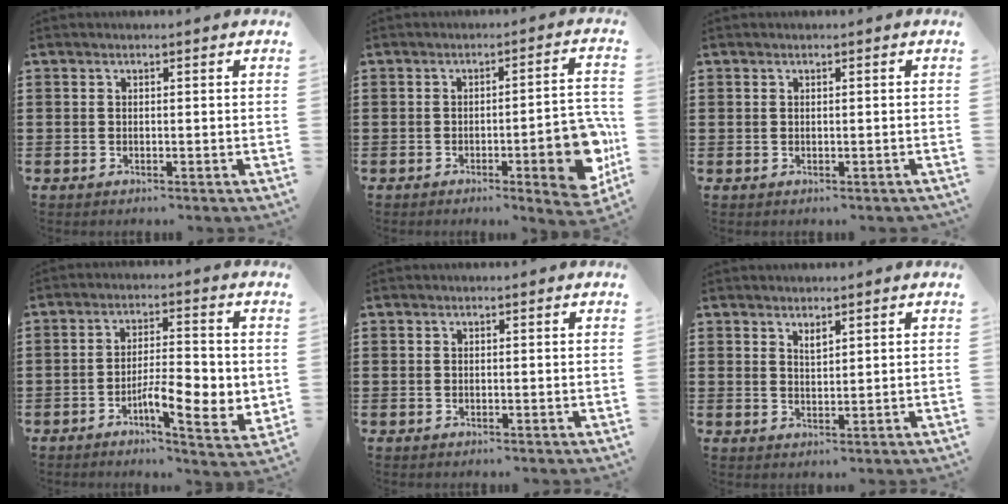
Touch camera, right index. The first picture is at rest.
{"total": 8.5, "force": [-2.9, 2.0, 7.7], "torque": [-0.095, -0.009, -0.045]}
{"total": 0.6, "force": [0.1, 0.6, 0.0], "torque": [-0.002, 0.004, 0.002]}
{"total": 7.7, "force": [-2.0, 2.8, 6.9], "torque": [-0.107, 0.002, -0.032]}
{"total": 0.0}
{"total": 1.6, "force": [1.4, 0.5, 0.7], "torque": [-0.015, 0.003, 0.024]}